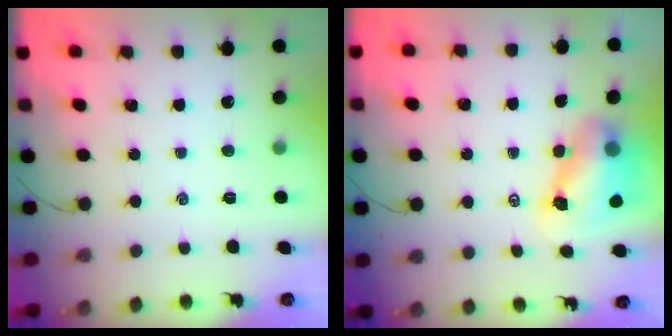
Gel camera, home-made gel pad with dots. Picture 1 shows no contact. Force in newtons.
{"total": 8.4, "press": 8.3, "slide": 1.7}